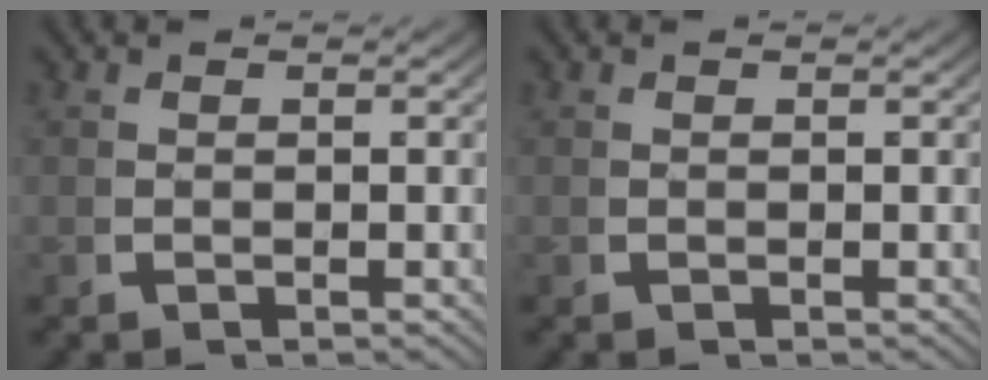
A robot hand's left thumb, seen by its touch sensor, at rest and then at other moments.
{"total": 0.0}